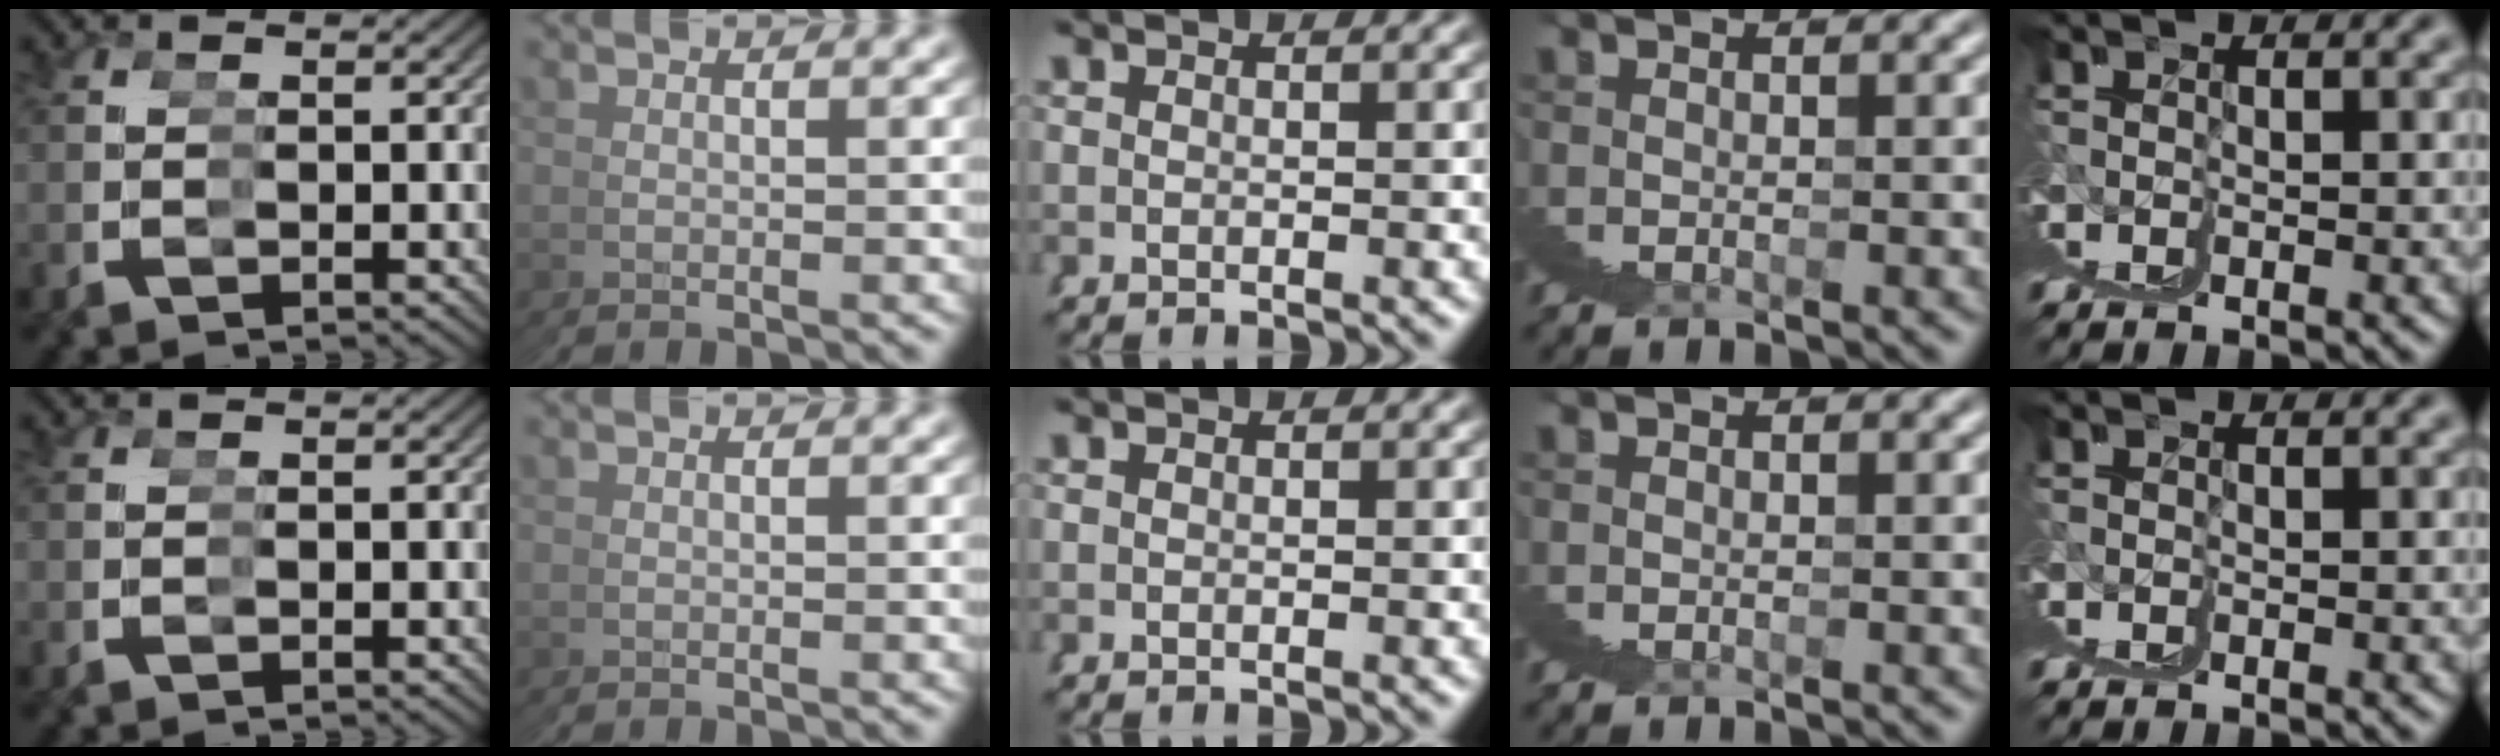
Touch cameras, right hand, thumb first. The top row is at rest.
{}